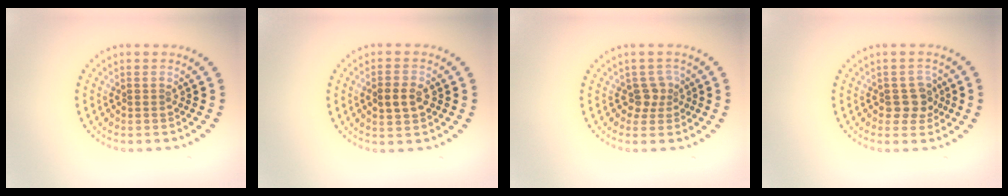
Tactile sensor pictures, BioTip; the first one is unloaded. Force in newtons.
{"total": 2.7, "press": 2.7, "slide": 0.1}
{"total": 1.8, "press": 1.3, "slide": 1.3}
{"total": 2.4, "press": 2.1, "slide": 1.0}